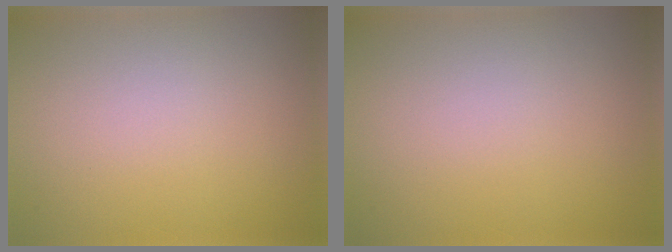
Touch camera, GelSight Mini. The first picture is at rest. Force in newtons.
{"total": 0.0}